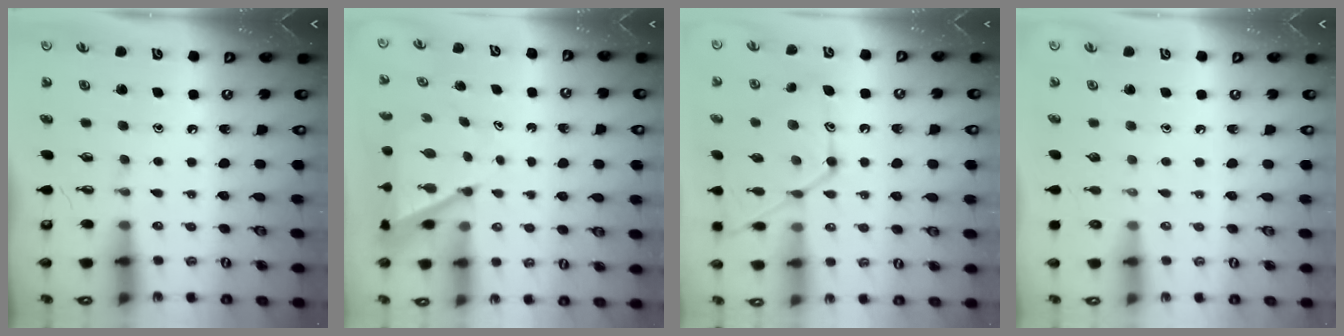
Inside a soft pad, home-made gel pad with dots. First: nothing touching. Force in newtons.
{"total": 5.6, "press": 5.6, "slide": 0.5}
{"total": 17.1, "press": 17.1, "slide": 1.3}
{"total": 0.0}